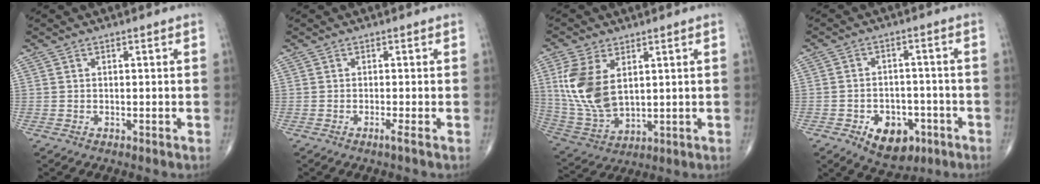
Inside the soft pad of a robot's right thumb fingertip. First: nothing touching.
{"total": 1.0, "force": [-0.6, -0.3, 0.8], "torque": [-0.018, -0.003, -0.014]}
{"total": 13.3, "force": [3.3, 7.7, 10.3], "torque": [-0.218, -0.014, 0.080]}
{"total": 9.7, "force": [-4.5, 6.4, 5.6], "torque": [-0.058, 0.027, -0.057]}